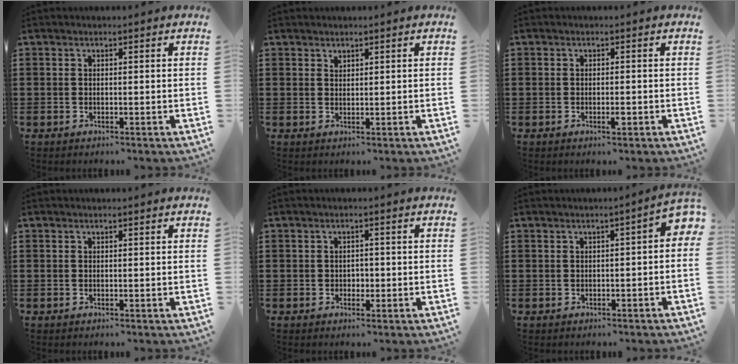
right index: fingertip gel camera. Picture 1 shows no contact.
{"total": 0.9, "force": [0.9, 0.3, 0.0], "torque": [-0.001, 0.000, 0.017]}
{"total": 1.4, "force": [-0.6, 0.4, 1.2], "torque": [-0.022, -0.003, -0.010]}
{"total": 0.0}
{"total": 1.2, "force": [-0.2, 1.0, 0.7], "torque": [-0.015, 0.003, -0.005]}
{"total": 1.6, "force": [-0.4, 0.4, 1.5], "torque": [-0.028, -0.001, -0.008]}